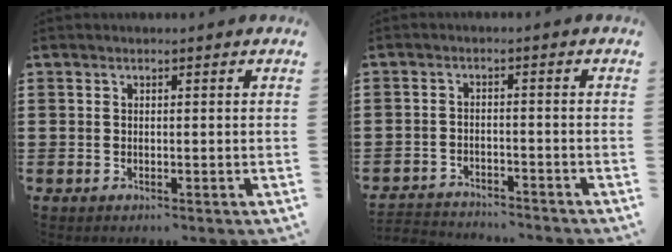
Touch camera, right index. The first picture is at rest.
{"total": 2.8, "force": [-2.8, 0.1, -0.2], "torque": [-0.007, -0.004, -0.061]}